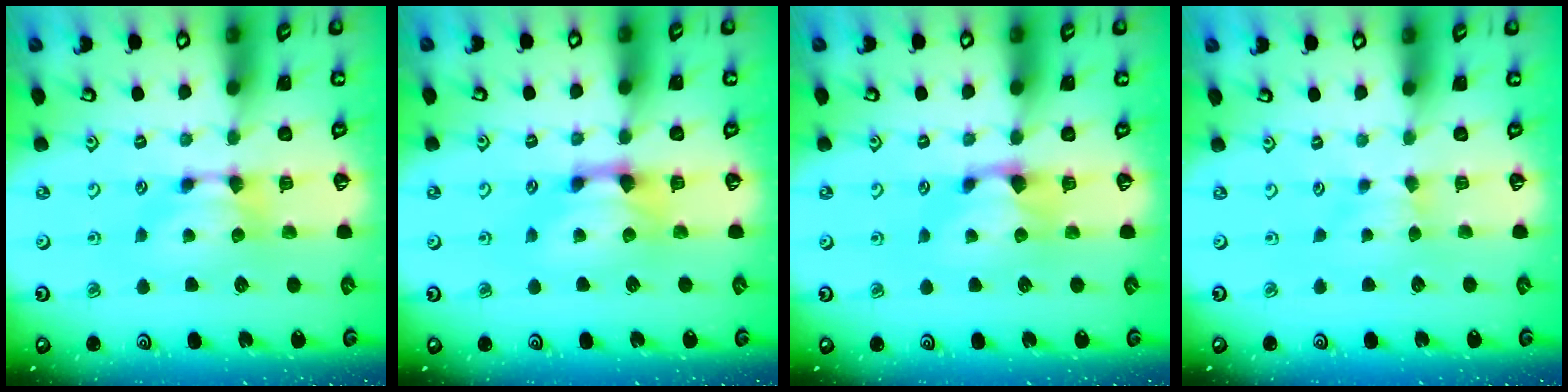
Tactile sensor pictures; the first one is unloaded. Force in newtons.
{"total": 1.9, "press": 1.3, "slide": 1.4}
{"total": 0.8, "press": 0.1, "slide": 0.8}
{"total": 2.5, "press": 2.5, "slide": 0.5}